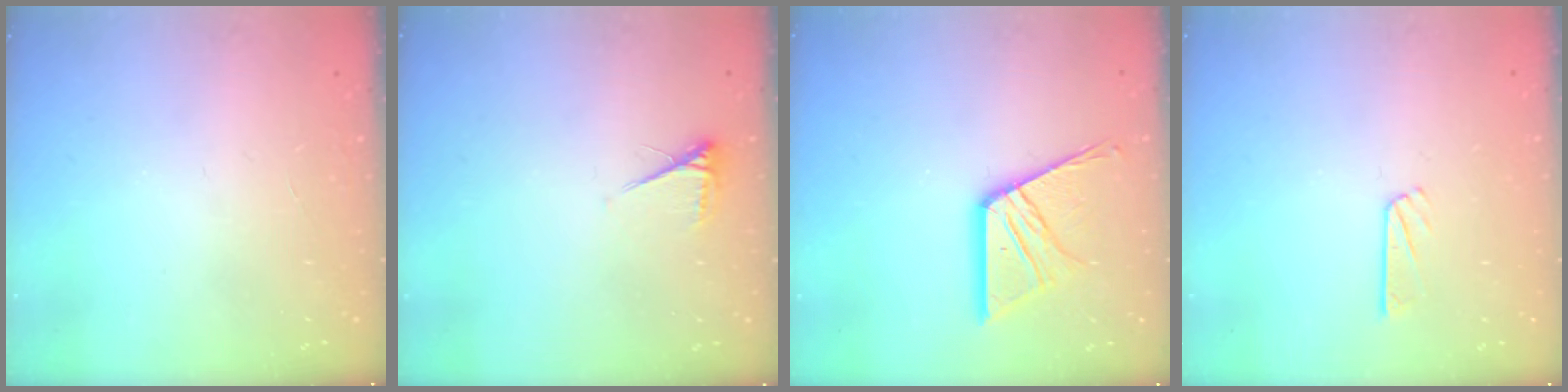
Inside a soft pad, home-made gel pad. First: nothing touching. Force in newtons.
{"total": 4.0, "press": 3.9, "slide": 0.5}
{"total": 14.7, "press": 14.7, "slide": 1.4}
{"total": 5.3, "press": 5.3, "slide": 0.3}